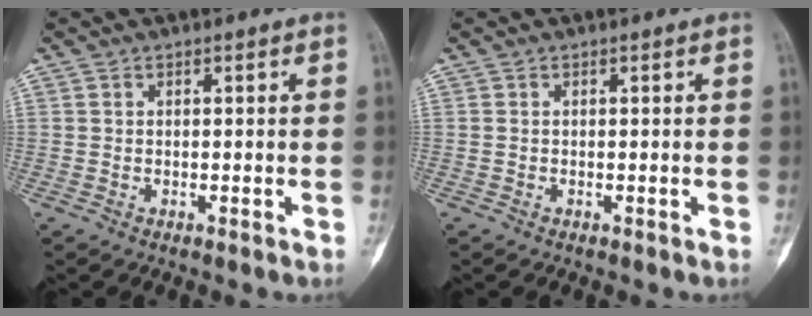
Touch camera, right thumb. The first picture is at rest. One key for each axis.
{"total": 0.0}